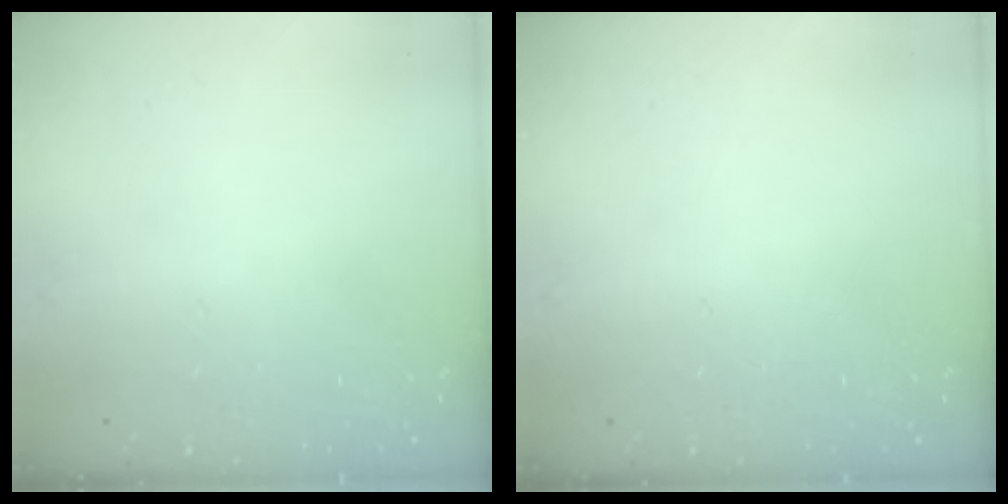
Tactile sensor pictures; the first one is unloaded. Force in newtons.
{"total": 0.0}